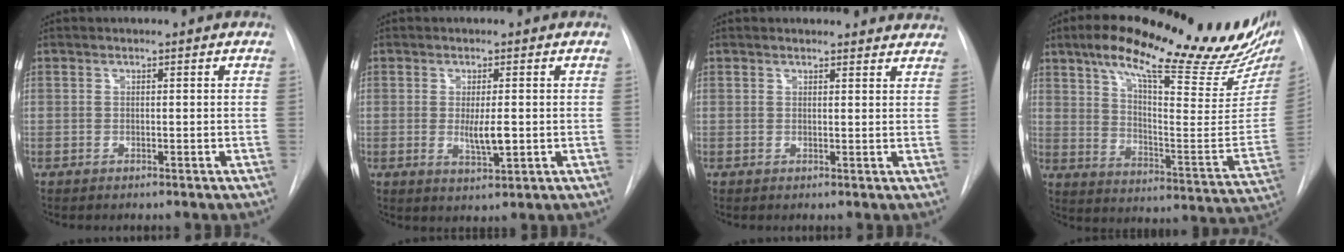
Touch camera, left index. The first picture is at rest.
{"total": 3.8, "force": [-0.1, 0.9, 3.7], "torque": [-0.066, -0.007, 0.000]}
{"total": 8.8, "force": [8.4, 2.3, 1.1], "torque": [0.018, 0.004, 0.069]}
{"total": 30.3, "force": [21.9, 6.7, 19.9], "torque": [-0.264, -0.012, 0.291]}